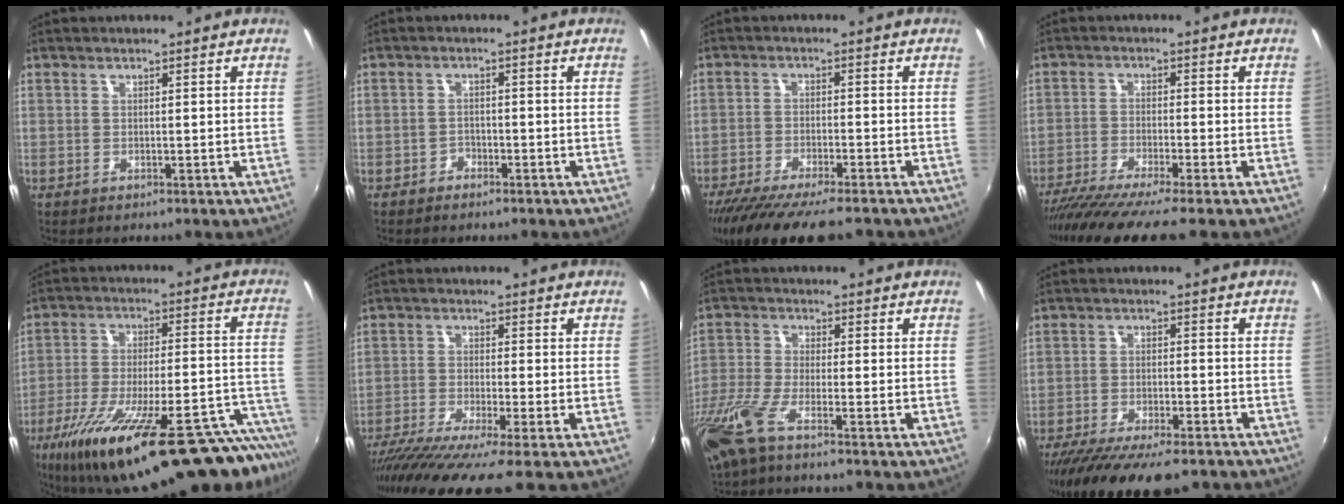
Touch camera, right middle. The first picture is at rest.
{"total": 2.2, "force": [-1.9, 1.1, 0.3], "torque": [-0.009, -0.003, -0.031]}
{"total": 14.5, "force": [-12.2, 2.2, 7.5], "torque": [-0.151, -0.044, -0.195]}
{"total": 10.0, "force": [-8.5, -1.2, 5.1], "torque": [-0.110, -0.041, -0.147]}
{"total": 31.1, "force": [-23.8, 4.8, 19.5], "torque": [-0.291, -0.057, -0.347]}
{"total": 10.6, "force": [-8.4, -1.0, 6.4], "torque": [-0.138, -0.050, -0.148]}
{"total": 10.0, "force": [-6.8, 1.5, 7.2], "torque": [-0.173, -0.034, -0.137]}
{"total": 15.9, "force": [-12.9, 3.6, 8.6], "torque": [-0.173, -0.051, -0.202]}